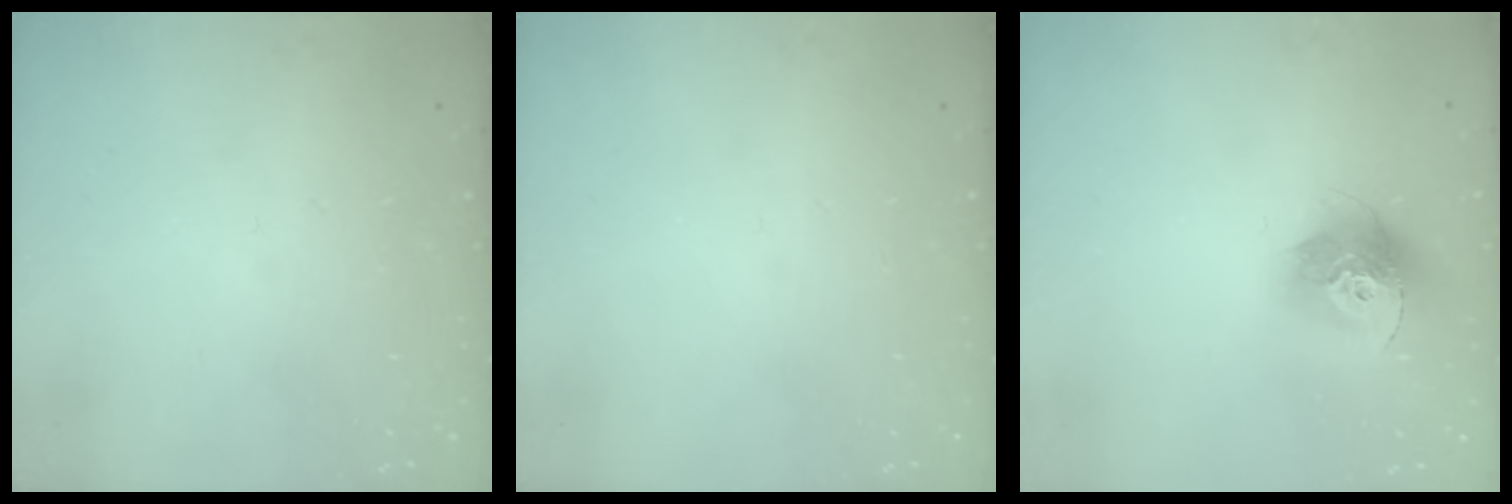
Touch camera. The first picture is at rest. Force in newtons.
{"total": 0.0}
{"total": 14.4, "press": 14.3, "slide": 1.3}